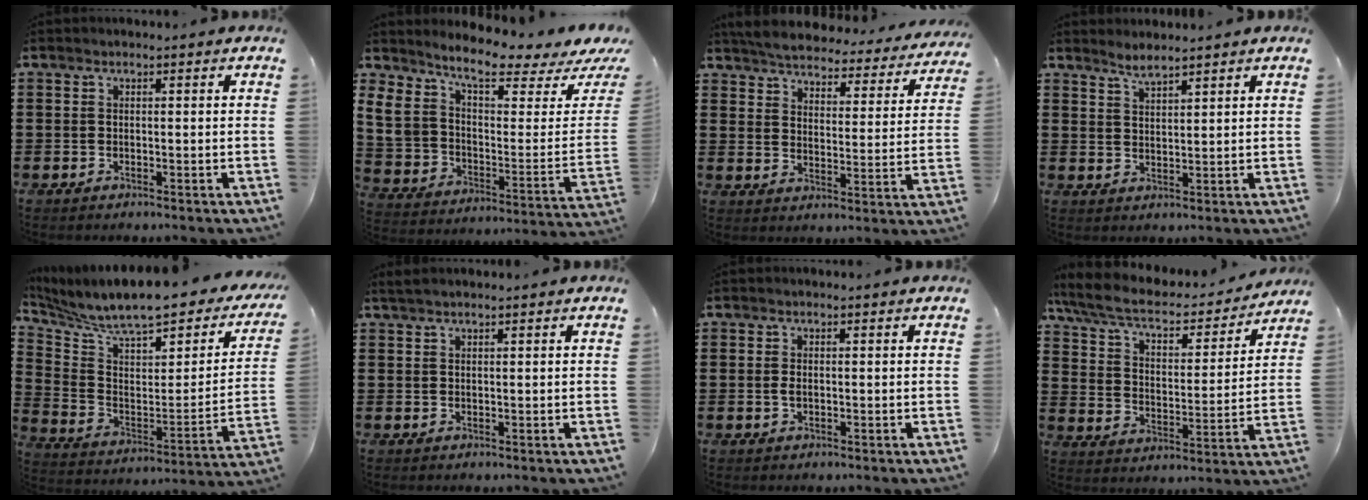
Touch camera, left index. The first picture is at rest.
{"total": 5.9, "force": [4.0, 2.6, 3.5], "torque": [-0.095, -0.035, 0.068]}
{"total": 4.6, "force": [4.6, 0.1, 0.6], "torque": [-0.039, -0.036, 0.075]}
{"total": 2.6, "force": [2.4, 0.0, 0.8], "torque": [-0.021, -0.002, 0.046]}
{"total": 8.1, "force": [7.2, 1.1, 3.6], "torque": [-0.098, -0.066, 0.116]}
{"total": 1.3, "force": [1.2, 0.0, 0.5], "torque": [-0.012, 0.001, 0.022]}
{"total": 1.0, "force": [0.0, 0.4, 0.9], "torque": [-0.026, -0.002, -0.003]}
{"total": 7.1, "force": [5.9, 1.9, 3.6], "torque": [-0.094, -0.036, 0.098]}